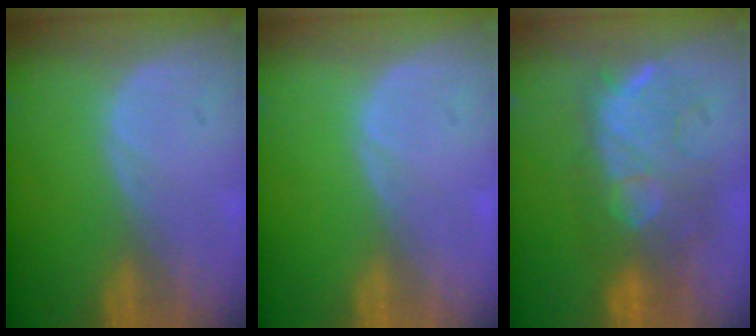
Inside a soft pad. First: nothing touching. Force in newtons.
{"total": 0.0}
{"total": 9.4, "press": 9.2, "slide": 1.9}